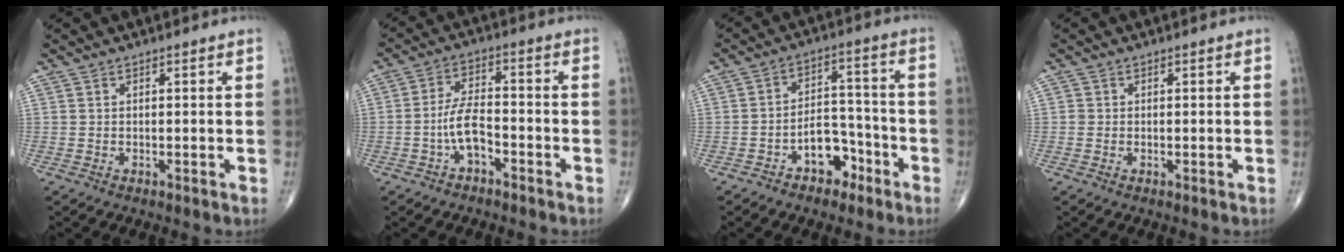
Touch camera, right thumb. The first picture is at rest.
{"total": 6.3, "force": [-2.7, 3.2, 4.7], "torque": [-0.082, 0.032, -0.054]}
{"total": 7.8, "force": [-4.4, 4.9, 4.2], "torque": [-0.034, 0.052, -0.070]}
{"total": 0.7, "force": [-0.1, 0.6, 0.1], "torque": [0.003, 0.004, -0.003]}